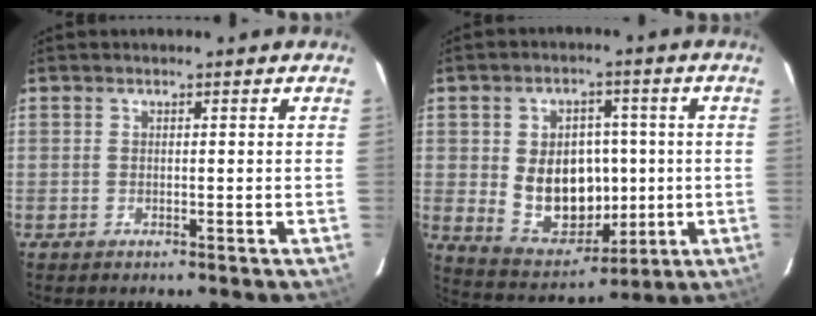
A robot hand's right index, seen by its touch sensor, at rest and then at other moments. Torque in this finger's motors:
{"motor_torque": [0.67, -0.27, 0.58, 0.10]}